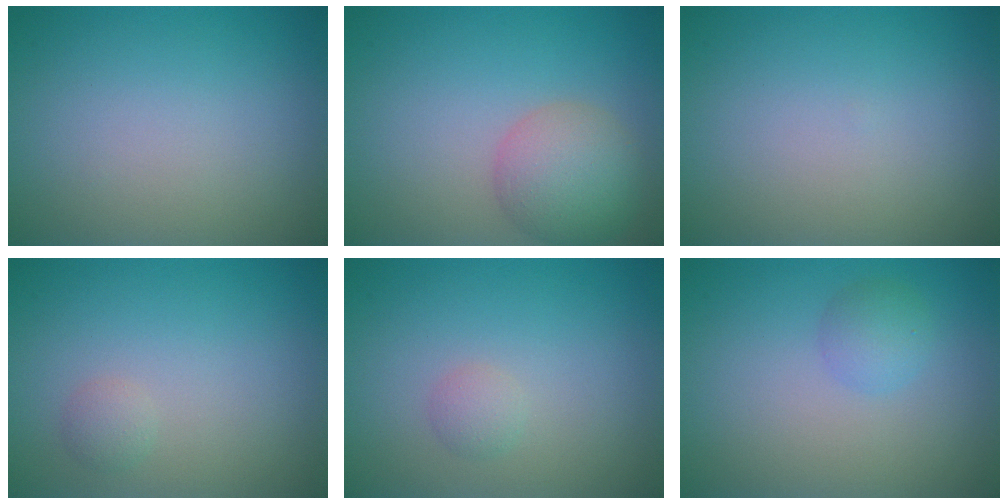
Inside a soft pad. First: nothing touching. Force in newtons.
{"total": 4.9, "press": 4.9, "slide": 0.2}
{"total": 0.0}
{"total": 1.0, "press": 1.0, "slide": 0.1}
{"total": 1.0, "press": 1.0, "slide": 0.0}
{"total": 1.8, "press": 1.7, "slide": 0.2}